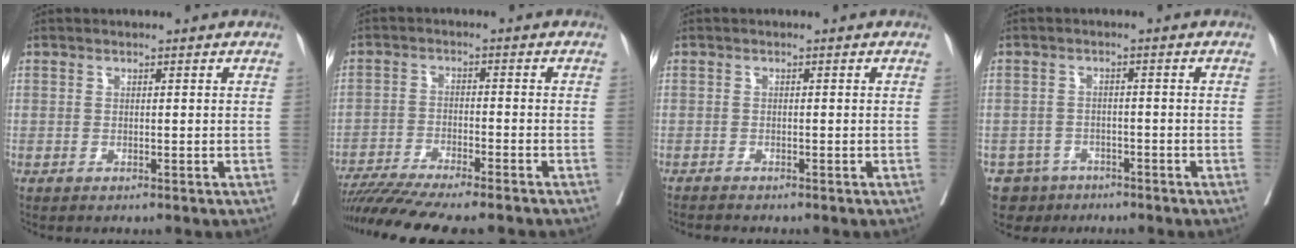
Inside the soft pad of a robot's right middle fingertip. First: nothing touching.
{"total": 14.3, "force": [-12.4, 0.5, 7.1], "torque": [-0.108, -0.025, -0.194]}
{"total": 1.3, "force": [-1.2, -0.1, 0.3], "torque": [-0.011, -0.003, -0.021]}
{"total": 4.4, "force": [-3.1, 3.2, -0.3], "torque": [0.010, 0.007, -0.049]}